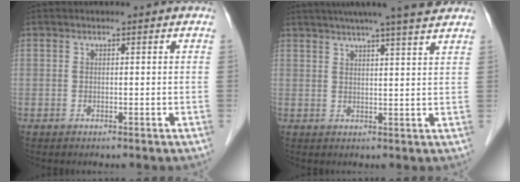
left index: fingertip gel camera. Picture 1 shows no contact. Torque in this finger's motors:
{"motor_torque": [0.38, -0.84, 0.74, 0.15]}